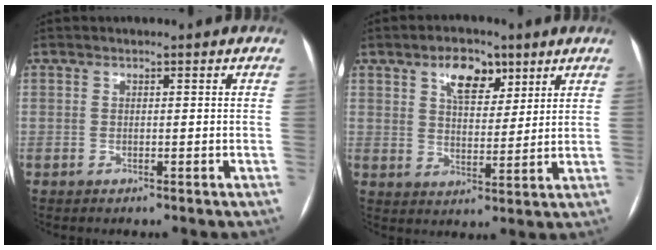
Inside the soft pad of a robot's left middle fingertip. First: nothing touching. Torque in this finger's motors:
{"motor_torque": [0.33, -0.14, 0.14, 0.03]}